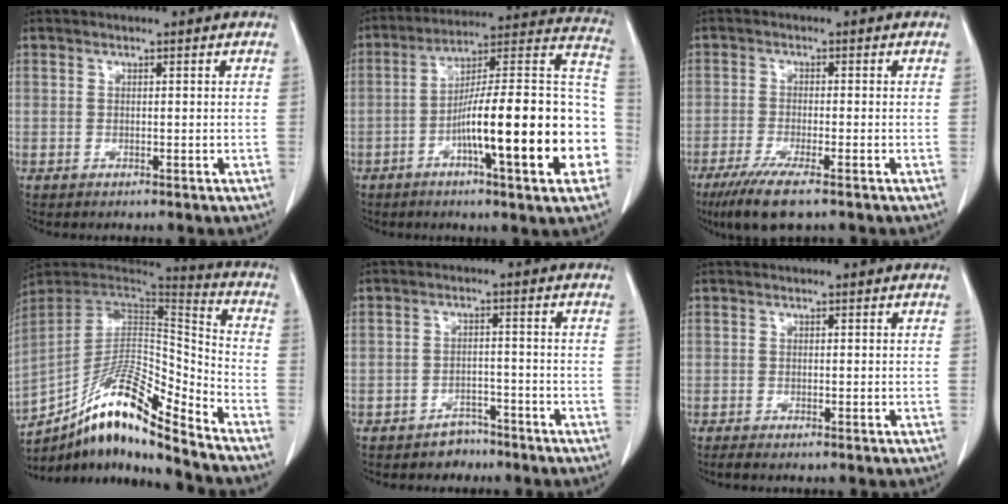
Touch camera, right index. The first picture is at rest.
{"total": 22.8, "force": [-6.5, 2.6, 21.7], "torque": [-0.252, 0.021, -0.095]}
{"total": 6.9, "force": [-4.5, 0.8, 5.2], "torque": [-0.098, -0.019, -0.075]}
{"total": 18.1, "force": [-13.6, 1.8, 11.7], "torque": [-0.225, 0.012, -0.245]}
{"total": 3.7, "force": [-3.0, 2.1, 0.5], "torque": [-0.009, 0.011, -0.038]}
{"total": 0.8, "force": [-0.6, -0.1, 0.5], "torque": [-0.012, -0.001, -0.011]}